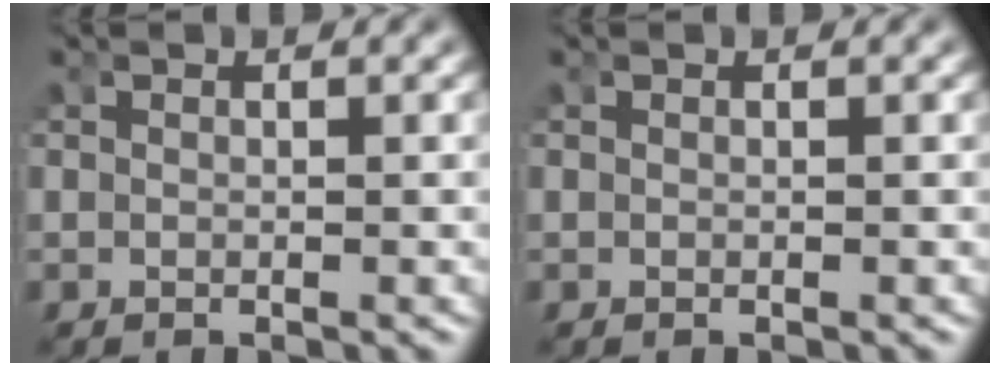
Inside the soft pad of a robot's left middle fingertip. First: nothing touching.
{"total": 0.0}